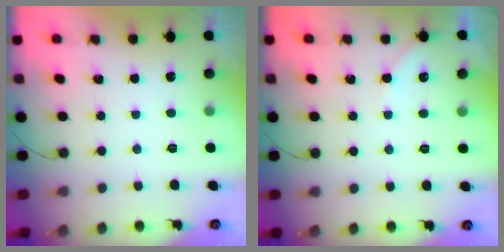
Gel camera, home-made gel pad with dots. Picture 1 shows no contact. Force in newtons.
{"total": 3.6, "press": 3.5, "slide": 0.4}